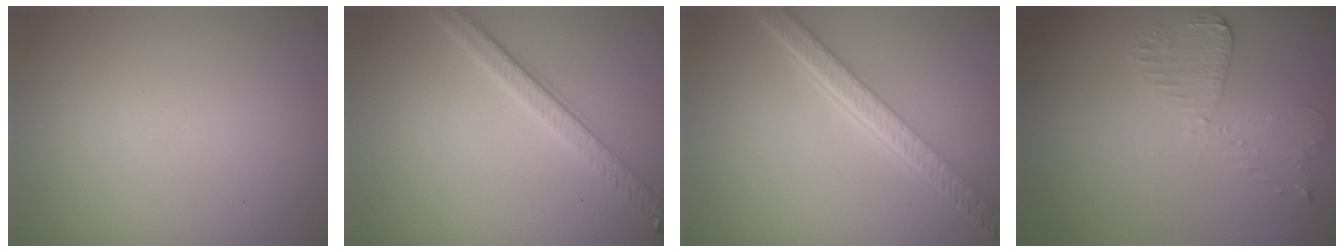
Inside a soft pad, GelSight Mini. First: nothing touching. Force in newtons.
{"total": 2.8, "press": 2.7, "slide": 0.7}
{"total": 5.6, "press": 4.1, "slide": 3.8}
{"total": 2.7, "press": 2.4, "slide": 1.2}